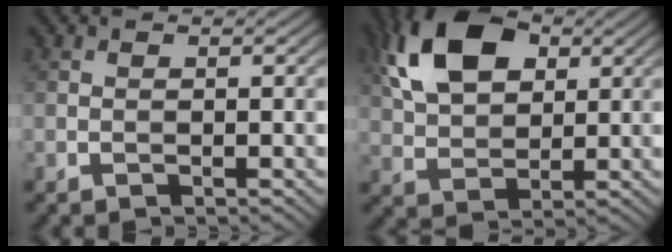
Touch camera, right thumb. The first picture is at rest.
{"total": 12.0, "force": [4.7, 7.2, 8.5], "torque": [-0.193, 0.028, 0.082]}